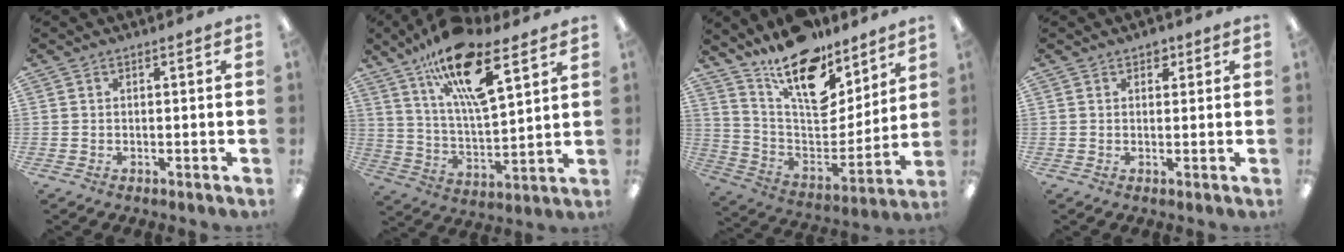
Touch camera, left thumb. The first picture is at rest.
{"total": 19.5, "force": [12.6, 6.3, 13.5], "torque": [-0.232, -0.060, 0.210]}
{"total": 18.4, "force": [14.2, 7.5, 9.0], "torque": [-0.154, -0.112, 0.250]}
{"total": 2.2, "force": [1.5, 1.4, 0.9], "torque": [-0.004, -0.005, 0.023]}